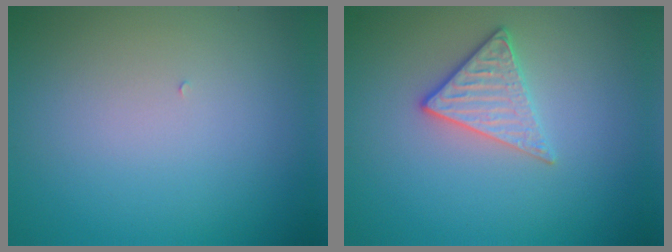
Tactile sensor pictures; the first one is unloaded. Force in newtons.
{"total": 2.9, "press": 2.6, "slide": 1.3}